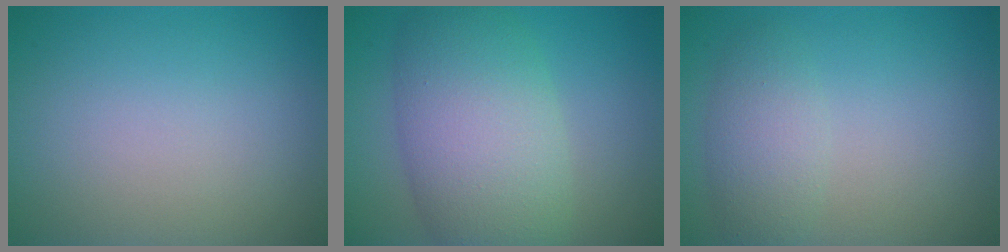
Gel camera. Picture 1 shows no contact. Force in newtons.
{"total": 8.9, "press": 8.9, "slide": 0.3}
{"total": 2.7, "press": 2.7, "slide": 0.2}